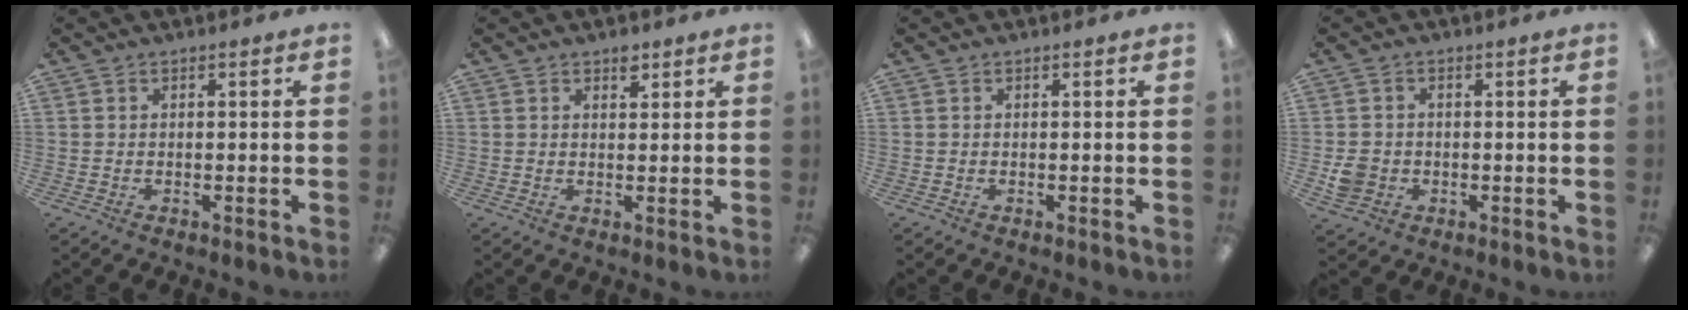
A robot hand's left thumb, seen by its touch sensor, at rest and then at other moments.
{"total": 2.7, "force": [1.8, 1.6, 1.2], "torque": [-0.001, -0.006, 0.027]}
{"total": 0.0}
{"total": 4.9, "force": [-0.9, 4.5, 1.7], "torque": [-0.015, 0.007, -0.013]}